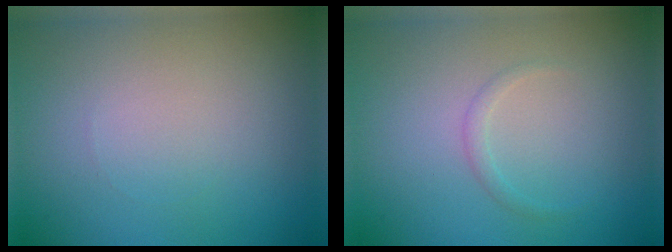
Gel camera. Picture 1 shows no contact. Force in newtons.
{"total": 0.8, "press": 0.8, "slide": 0.1}